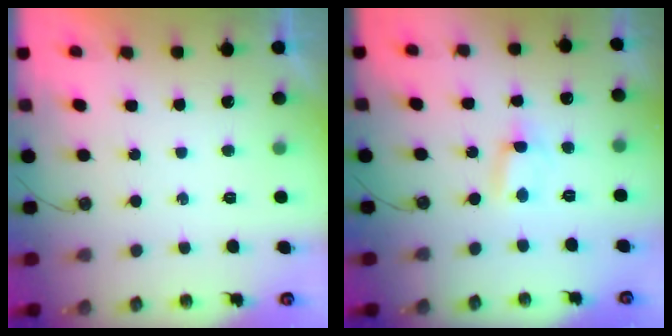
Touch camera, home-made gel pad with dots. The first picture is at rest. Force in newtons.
{"total": 0.6, "press": 0.3, "slide": 0.5}